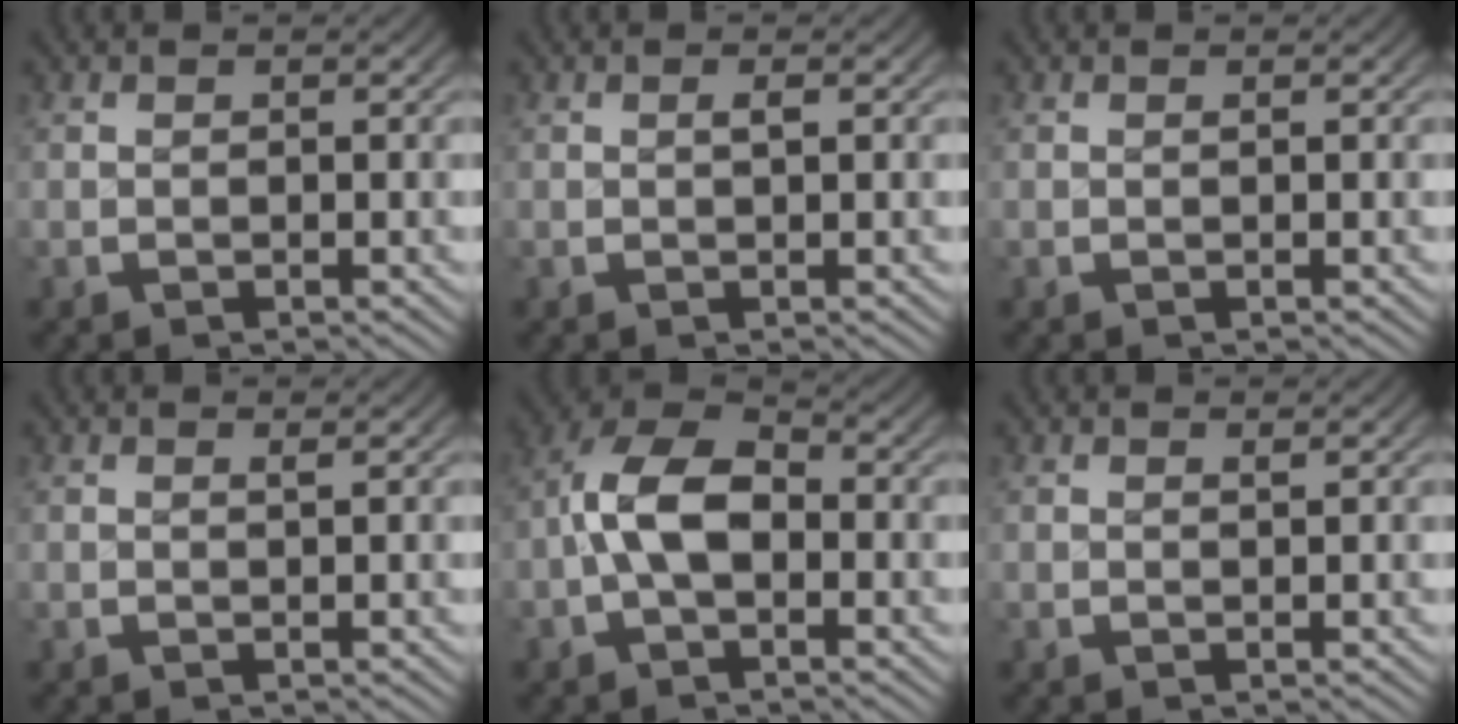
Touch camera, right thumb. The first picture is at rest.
{"total": 0.8, "force": [0.1, 0.2, 0.8], "torque": [-0.012, 0.000, 0.002]}
{"total": 0.0}
{"total": 0.6, "force": [0.5, -0.1, 0.4], "torque": [-0.005, 0.000, 0.008]}
{"total": 7.5, "force": [-0.7, 5.0, 5.6], "torque": [-0.120, -0.015, -0.015]}
{"total": 0.5, "force": [0.5, -0.1, 0.2], "torque": [-0.001, -0.001, 0.008]}